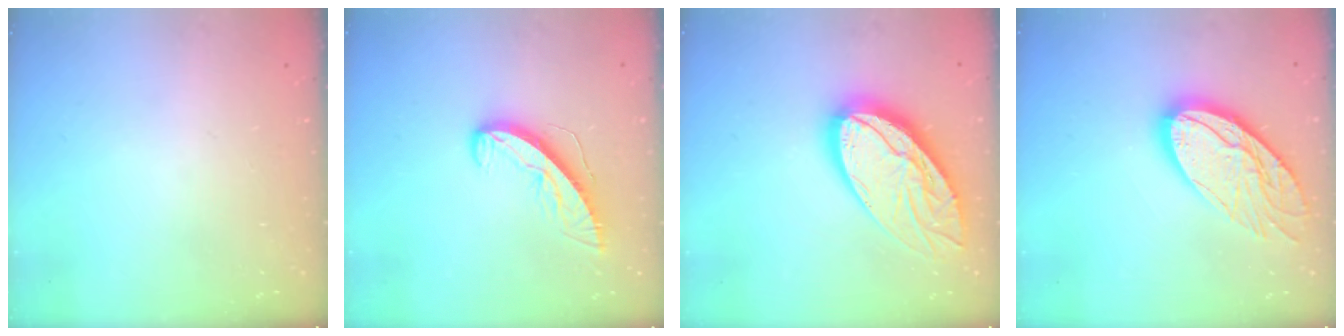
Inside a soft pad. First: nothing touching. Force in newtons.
{"total": 10.1, "press": 10.1, "slide": 0.9}
{"total": 22.8, "press": 22.7, "slide": 2.1}
{"total": 17.9, "press": 17.8, "slide": 1.9}